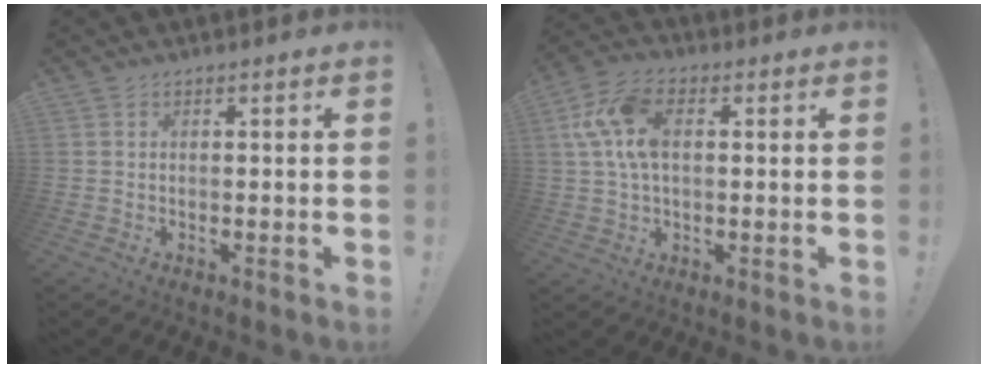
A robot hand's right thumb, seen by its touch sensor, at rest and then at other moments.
{"total": 13.3, "force": [3.0, 8.5, 9.8], "torque": [-0.207, 0.012, 0.061]}